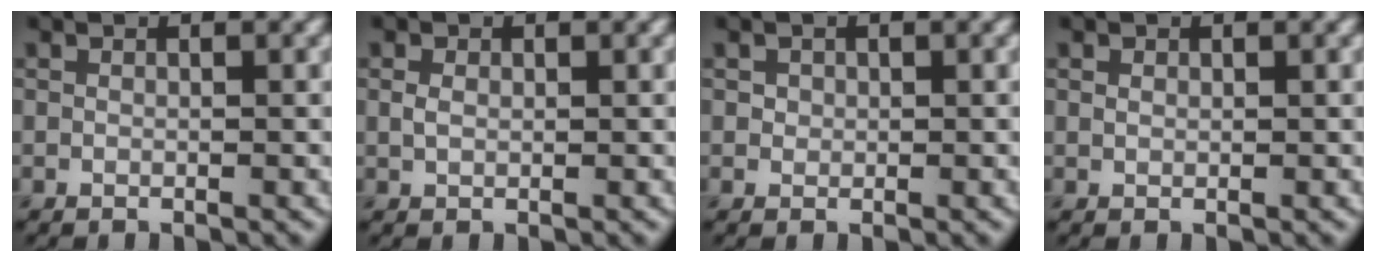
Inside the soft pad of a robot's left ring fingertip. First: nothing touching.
{"total": 1.1, "force": [0.2, 0.8, 0.7], "torque": [-0.016, 0.002, 0.002]}
{"total": 0.7, "force": [0.2, 0.7, 0.2], "torque": [0.002, -0.003, 0.002]}
{"total": 0.6, "force": [0.3, 0.5, 0.3], "torque": [-0.005, 0.000, 0.005]}